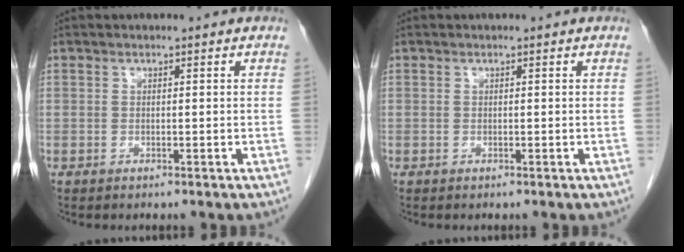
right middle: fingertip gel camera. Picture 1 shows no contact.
{"total": 0.0}